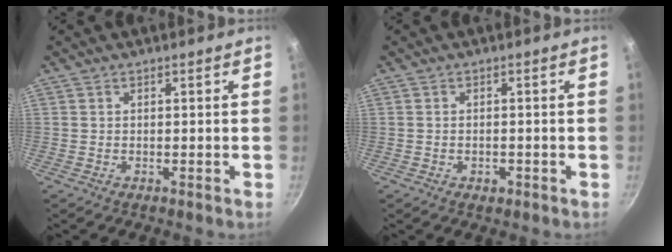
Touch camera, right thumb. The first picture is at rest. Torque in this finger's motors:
{"motor_torque": [-0.65, -0.29, -0.30, 0.12, -0.01]}